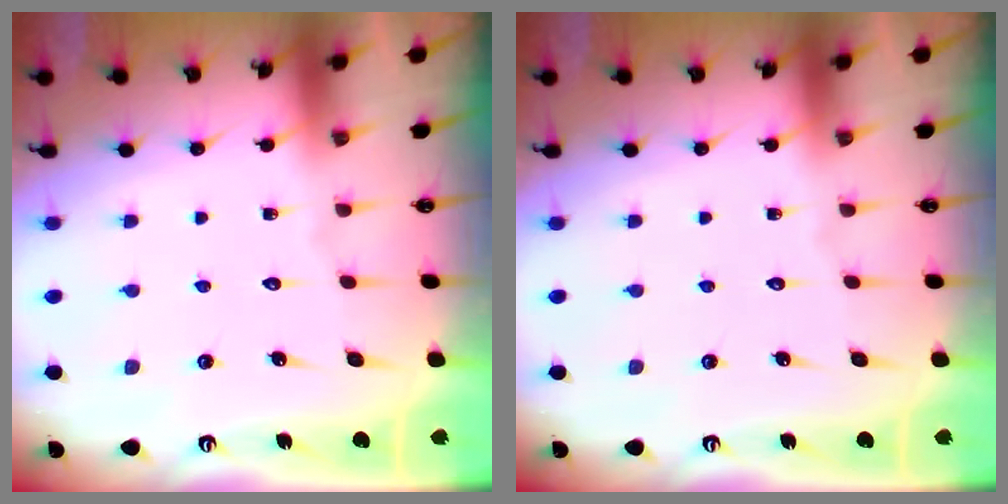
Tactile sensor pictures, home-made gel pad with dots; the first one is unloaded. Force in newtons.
{"total": 0.0}